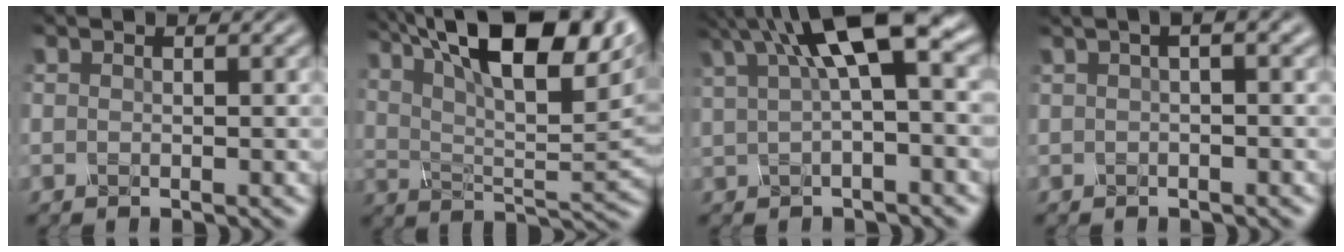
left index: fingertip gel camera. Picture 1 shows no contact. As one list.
[{"total": 15.2, "force": [8.9, 5.1, 11.2], "torque": [-0.179, 0.022, 0.138]}, {"total": 7.4, "force": [3.1, 1.9, 6.4], "torque": [-0.101, 0.020, 0.050]}, {"total": 3.9, "force": [1.5, 1.6, 3.3], "torque": [-0.033, 0.016, -0.002]}]